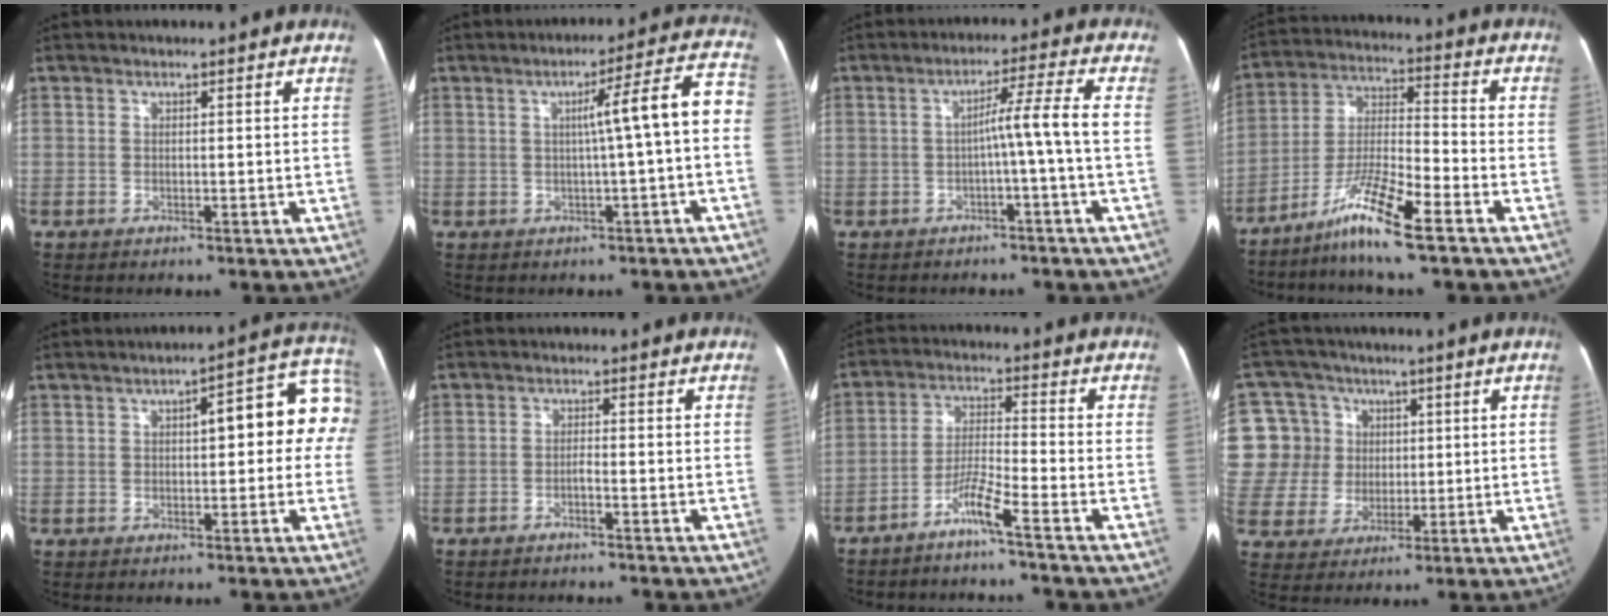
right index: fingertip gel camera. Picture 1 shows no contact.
{"total": 8.5, "force": [-0.2, -0.2, 8.5], "torque": [-0.110, 0.030, -0.006]}
{"total": 5.5, "force": [-1.0, -1.6, 5.2], "torque": [-0.080, 0.021, -0.013]}
{"total": 12.0, "force": [-7.8, 0.3, 9.1], "torque": [-0.184, -0.018, -0.147]}
{"total": 12.0, "force": [2.5, 3.9, 11.1], "torque": [-0.124, 0.051, 0.026]}
{"total": 1.4, "force": [-1.1, 0.0, 0.9], "torque": [-0.016, 0.004, -0.022]}
{"total": 5.4, "force": [-4.2, -0.6, 3.5], "torque": [-0.073, -0.006, -0.087]}
{"total": 14.2, "force": [3.3, 13.3, 3.8], "torque": [-0.121, 0.057, 0.078]}